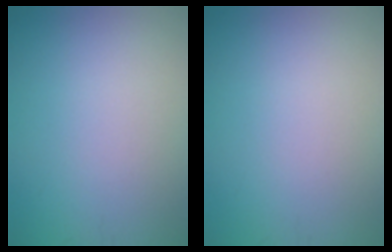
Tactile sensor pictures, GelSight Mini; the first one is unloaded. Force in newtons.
{"total": 0.0}